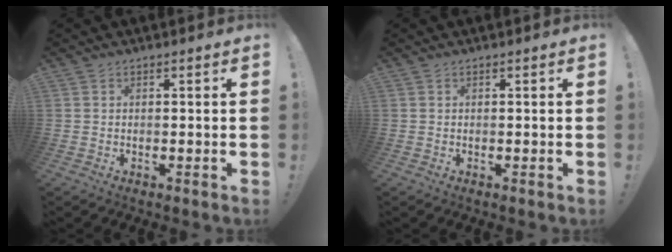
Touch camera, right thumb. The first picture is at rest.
{"total": 0.0}